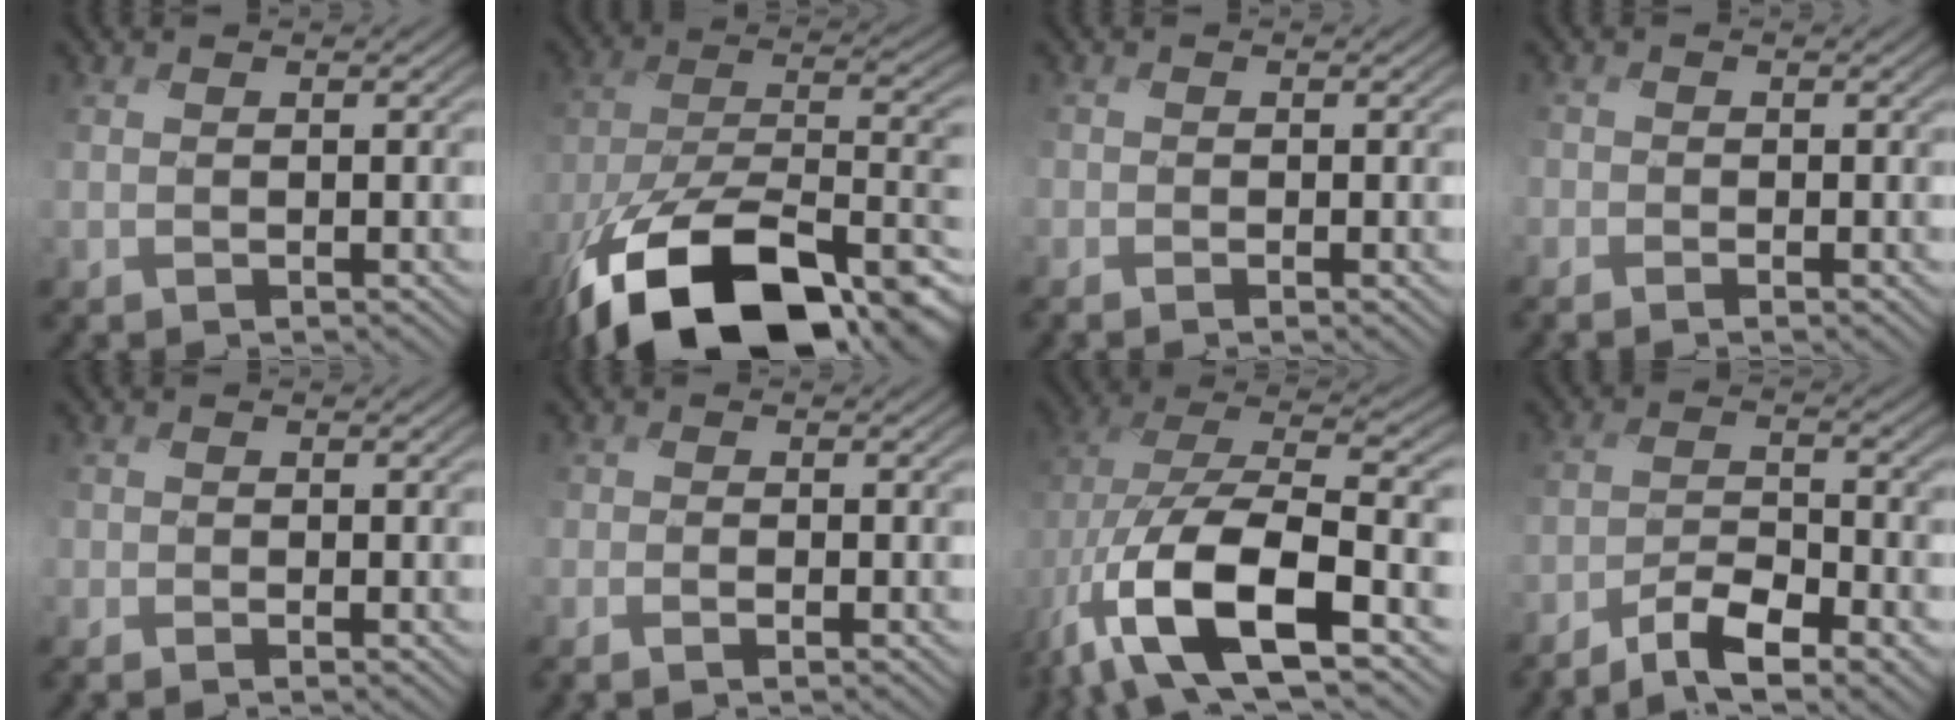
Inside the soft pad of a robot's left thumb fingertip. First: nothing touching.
{"total": 20.8, "force": [-12.9, 8.8, 13.7], "torque": [-0.261, -0.062, -0.193]}
{"total": 0.7, "force": [-0.6, 0.2, 0.3], "torque": [-0.002, -0.002, -0.013]}
{"total": 1.0, "force": [-0.8, 0.5, 0.3], "torque": [-0.001, -0.002, -0.021]}
{"total": 0.7, "force": [-0.5, 0.4, 0.3], "torque": [0.002, -0.003, -0.015]}
{"total": 1.2, "force": [-0.8, 0.1, 0.9], "torque": [-0.014, 0.002, -0.017]}
{"total": 16.1, "force": [-6.4, 7.0, 13.0], "torque": [-0.280, -0.010, -0.118]}
{"total": 7.2, "force": [-5.4, 1.5, 4.7], "torque": [-0.084, 0.003, -0.098]}